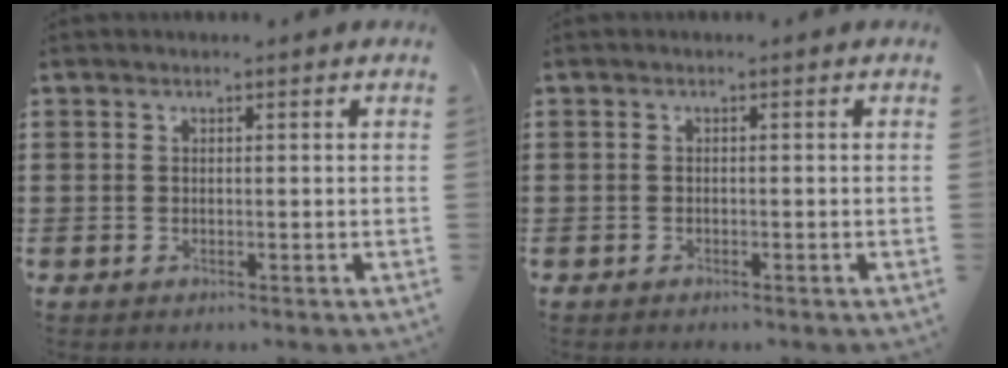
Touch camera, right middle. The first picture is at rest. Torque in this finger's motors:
{"motor_torque": [-0.86, 0.85, -0.03, -0.01]}